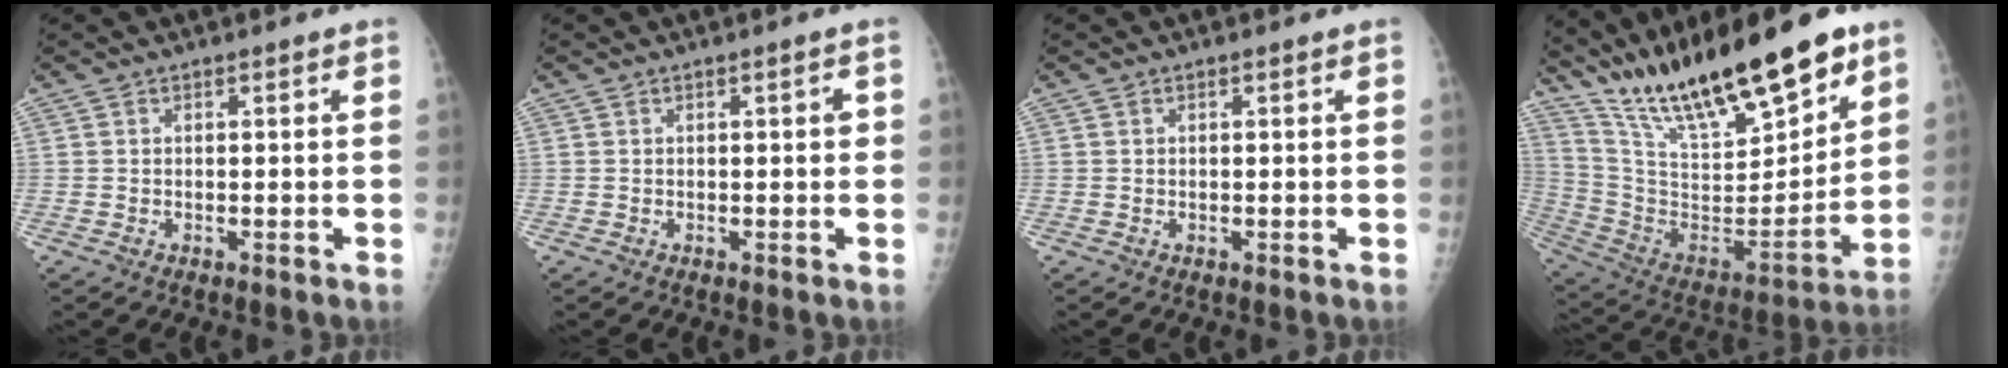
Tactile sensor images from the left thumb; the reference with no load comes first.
{"total": 1.2, "force": [0.2, 0.3, 1.1], "torque": [-0.014, 0.002, 0.001]}
{"total": 0.0}
{"total": 27.1, "force": [19.8, 7.4, 16.9], "torque": [-0.253, -0.081, 0.347]}